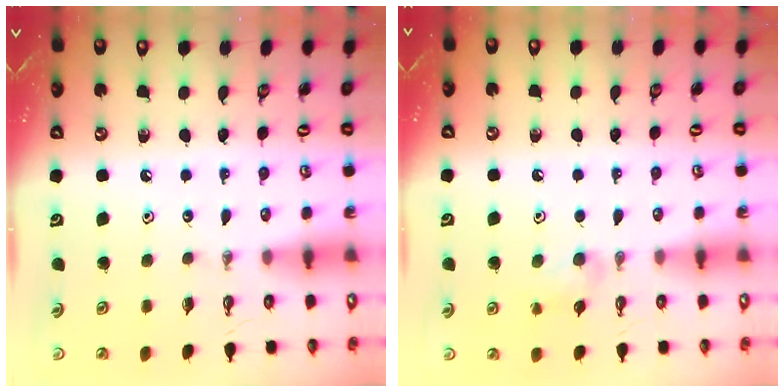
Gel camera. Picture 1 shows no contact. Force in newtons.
{"total": 9.9, "press": 6.3, "slide": 7.7}